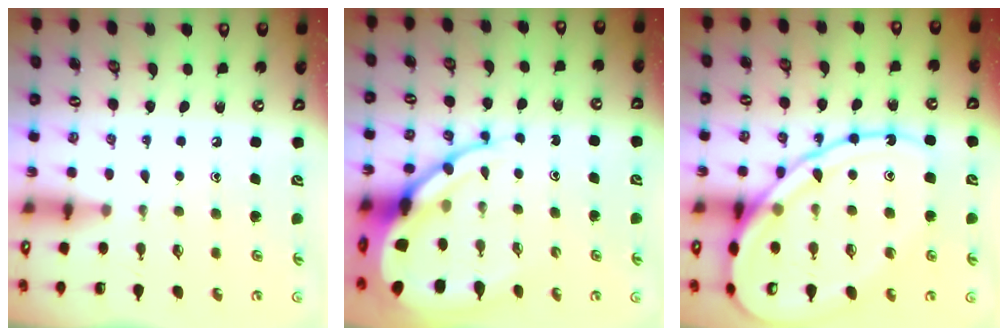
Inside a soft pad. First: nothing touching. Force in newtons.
{"total": 12.5, "press": 12.4, "slide": 1.4}
{"total": 20.1, "press": 20.0, "slide": 2.2}